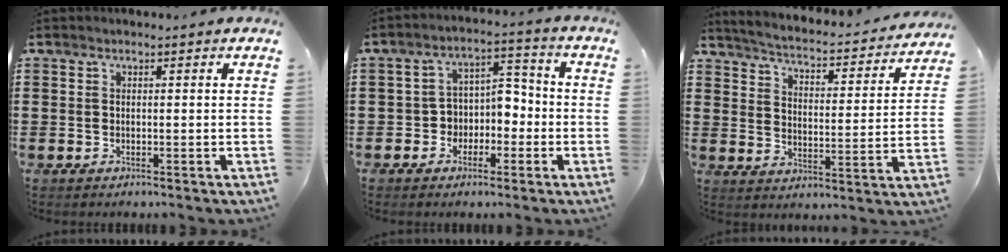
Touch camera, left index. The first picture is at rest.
{"total": 4.8, "force": [-1.8, 4.1, 1.6], "torque": [-0.046, 0.009, -0.040]}
{"total": 2.7, "force": [2.6, -0.2, 0.7], "torque": [-0.034, -0.031, 0.032]}